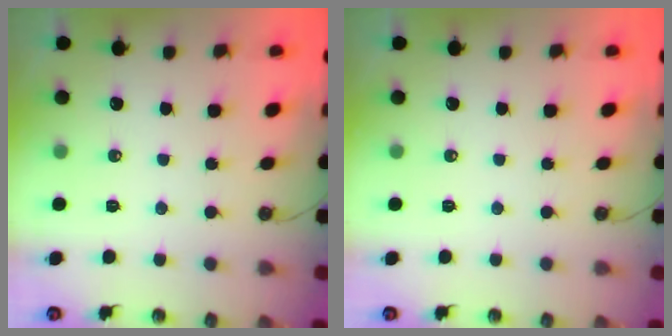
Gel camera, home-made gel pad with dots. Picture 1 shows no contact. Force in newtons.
{"total": 0.0}